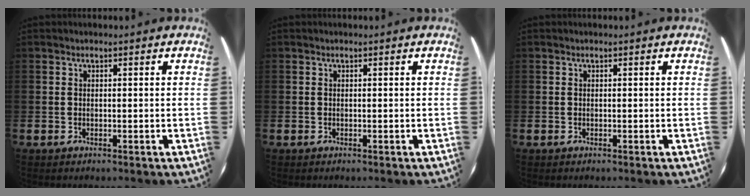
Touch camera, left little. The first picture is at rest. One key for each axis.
{"total": 0.0}
{"total": 0.0}